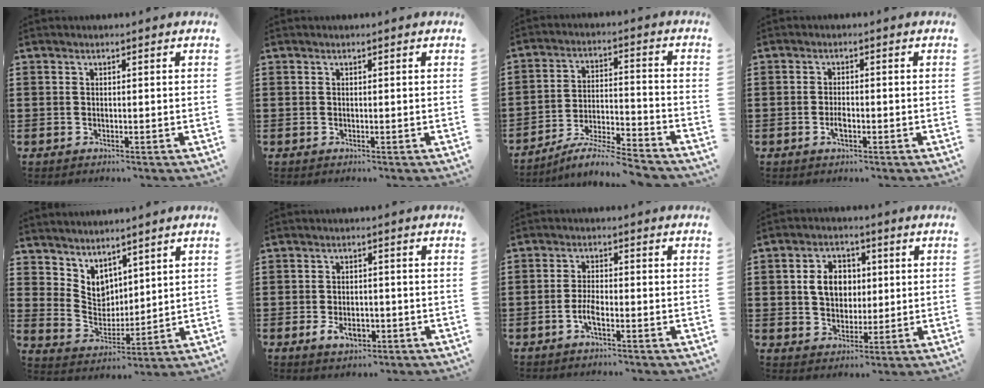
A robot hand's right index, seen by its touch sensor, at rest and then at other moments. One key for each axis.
{"total": 0.0}
{"total": 6.5, "fx": -6.2, "fy": 0.0, "fz": 2.1, "tx": -0.038, "ty": -0.001, "tz": -0.119}
{"total": 2.1, "fx": -0.8, "fy": 0.9, "fz": 1.8, "tx": -0.034, "ty": 0.000, "tz": -0.014}
{"total": 4.9, "fx": 3.9, "fy": 2.9, "fz": 0.6, "tx": -0.036, "ty": -0.017, "tz": 0.075}
{"total": 3.7, "fx": -1.4, "fy": 2.3, "fz": 2.6, "tx": -0.046, "ty": -0.003, "tz": -0.029}
{"total": 3.2, "fx": -1.3, "fy": 0.7, "fz": 2.8, "tx": -0.064, "ty": -0.005, "tz": -0.027}
{"total": 6.4, "fx": 0.8, "fy": 5.1, "fz": 3.7, "tx": -0.074, "ty": 0.011, "tz": 0.009}